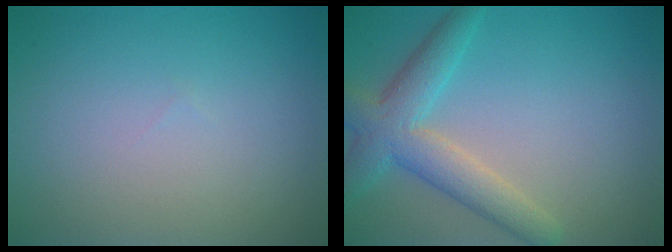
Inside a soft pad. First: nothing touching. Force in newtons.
{"total": 4.9, "press": 4.9, "slide": 0.3}